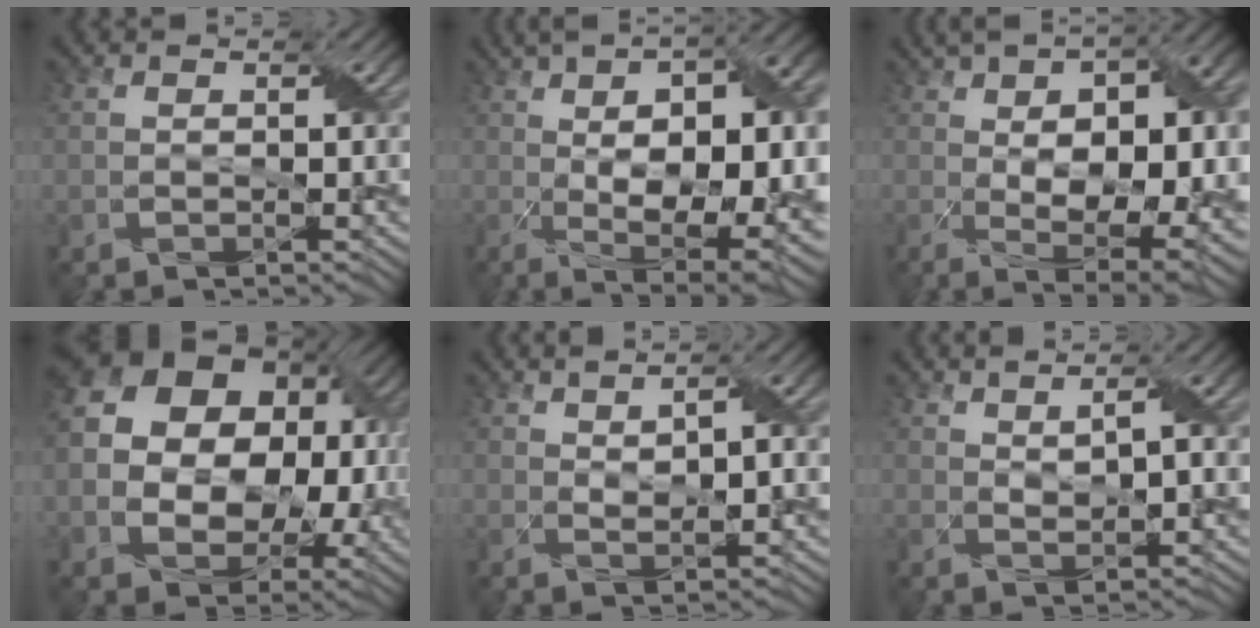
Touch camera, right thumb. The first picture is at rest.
{"total": 20.3, "force": [0.9, 8.4, 18.4], "torque": [-0.278, 0.025, 0.034]}
{"total": 19.0, "force": [1.4, 9.2, 16.6], "torque": [-0.259, 0.014, 0.049]}
{"total": 16.7, "force": [0.7, 12.5, 11.0], "torque": [-0.200, -0.007, 0.025]}
{"total": 5.1, "force": [1.5, 1.9, 4.5], "torque": [-0.072, 0.006, 0.026]}
{"total": 4.0, "force": [1.5, 1.2, 3.5], "torque": [-0.056, 0.000, 0.025]}